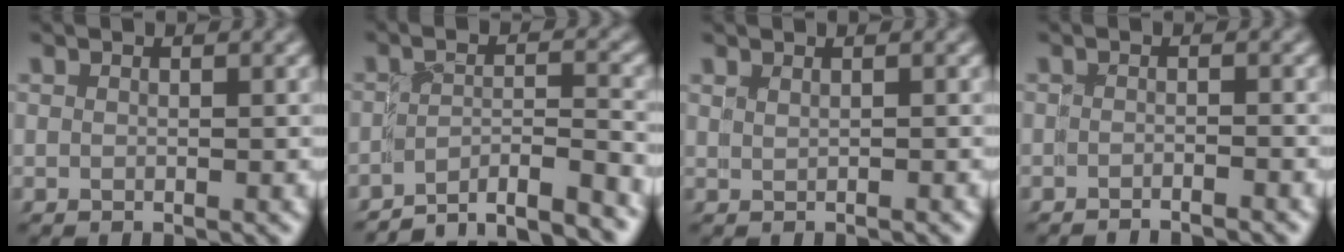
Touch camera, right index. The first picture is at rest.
{"total": 8.1, "force": [-7.6, 1.6, 2.3], "torque": [-0.016, -0.013, -0.122]}
{"total": 0.6, "force": [0.4, -0.4, 0.2], "torque": [-0.004, 0.003, 0.012]}
{"total": 2.2, "force": [-2.1, 0.4, 0.3], "torque": [-0.003, 0.004, -0.042]}